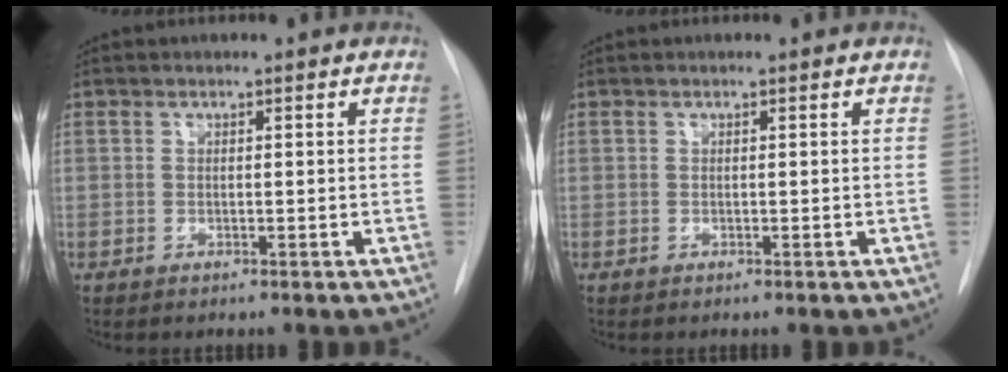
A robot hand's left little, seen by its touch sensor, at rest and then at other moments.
{"total": 0.0}